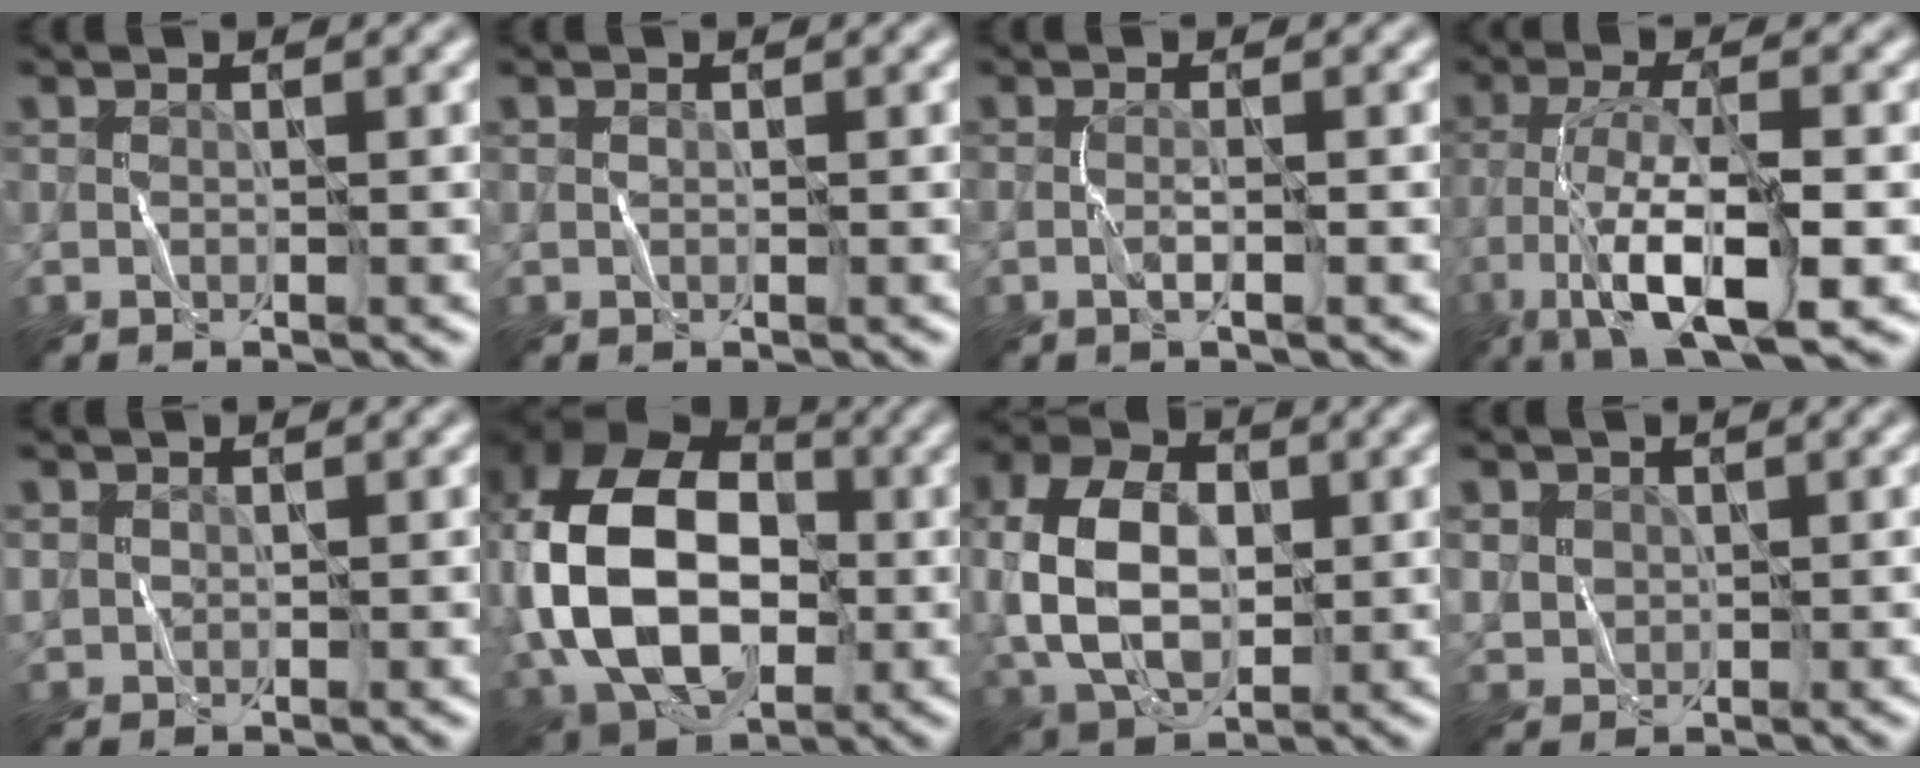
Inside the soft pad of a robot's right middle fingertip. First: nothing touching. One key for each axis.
{"total": 0.0}
{"total": 1.2, "fx": -0.4, "fy": 0.0, "fz": 1.1, "tx": -0.021, "ty": 0.000, "tz": -0.011}
{"total": 9.5, "fx": -4.5, "fy": 2.5, "fz": 7.9, "tx": -0.144, "ty": -0.001, "tz": -0.085}
{"total": 1.2, "fx": 0.4, "fy": 1.1, "fz": 0.3, "tx": -0.005, "ty": -0.002, "tz": 0.010}
{"total": 16.9, "fx": -0.5, "fy": 11.6, "fz": 12.3, "tx": -0.248, "ty": 0.007, "tz": -0.014}
{"total": 9.4, "fx": 0.2, "fy": 6.5, "fz": 6.8, "tx": -0.159, "ty": 0.004, "tz": 0.003}
{"total": 2.5, "fx": 0.9, "fy": 2.1, "fz": 0.9, "tx": -0.036, "ty": -0.001, "tz": 0.032}